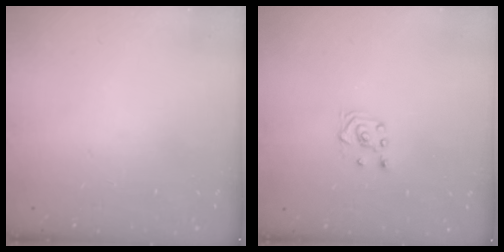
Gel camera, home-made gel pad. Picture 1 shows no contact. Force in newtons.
{"total": 3.4, "press": 3.3, "slide": 0.8}